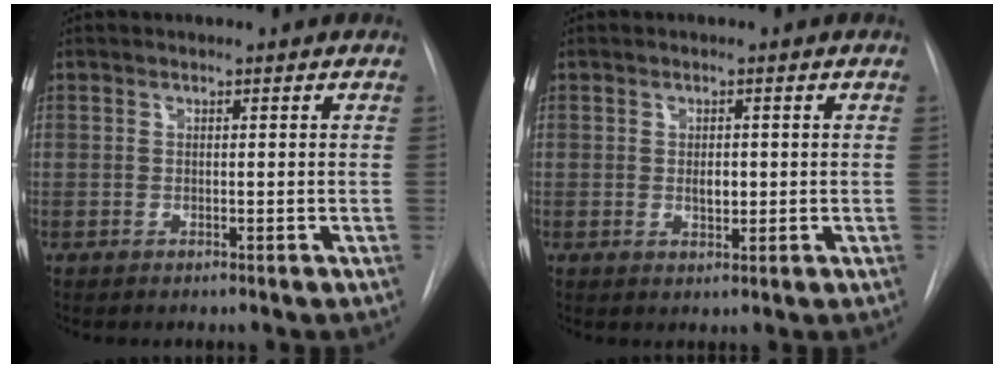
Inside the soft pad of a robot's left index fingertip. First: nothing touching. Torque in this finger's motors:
{"motor_torque": [0.58, -0.23, 0.02, 0.03]}